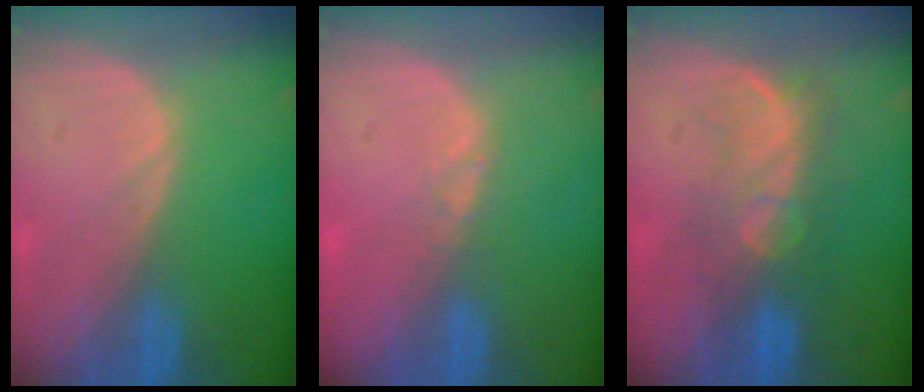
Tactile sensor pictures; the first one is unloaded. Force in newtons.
{"total": 0.9, "press": 0.8, "slide": 0.5}
{"total": 7.6, "press": 7.3, "slide": 2.1}